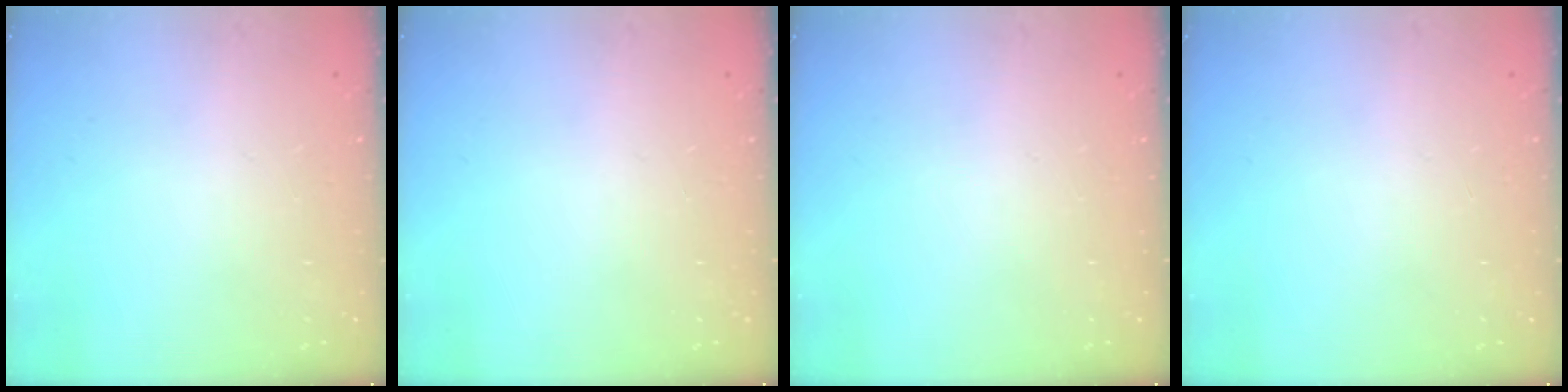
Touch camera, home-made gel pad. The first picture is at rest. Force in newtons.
{"total": 0.0}
{"total": 0.0}
{"total": 0.0}